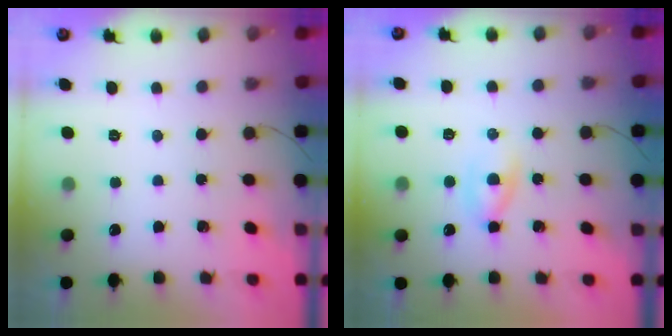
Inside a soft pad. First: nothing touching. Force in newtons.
{"total": 2.6, "press": 2.4, "slide": 1.0}